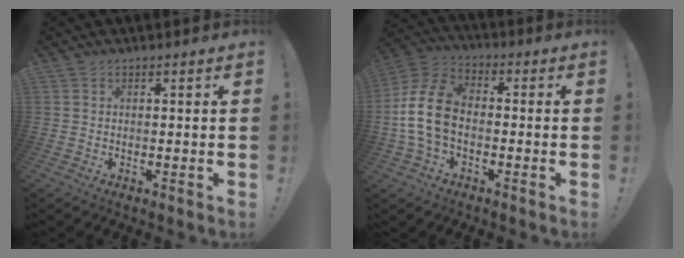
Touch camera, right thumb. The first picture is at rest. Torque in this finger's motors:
{"motor_torque": [0.23, 0.62, 0.77, 0.40, 0.38]}